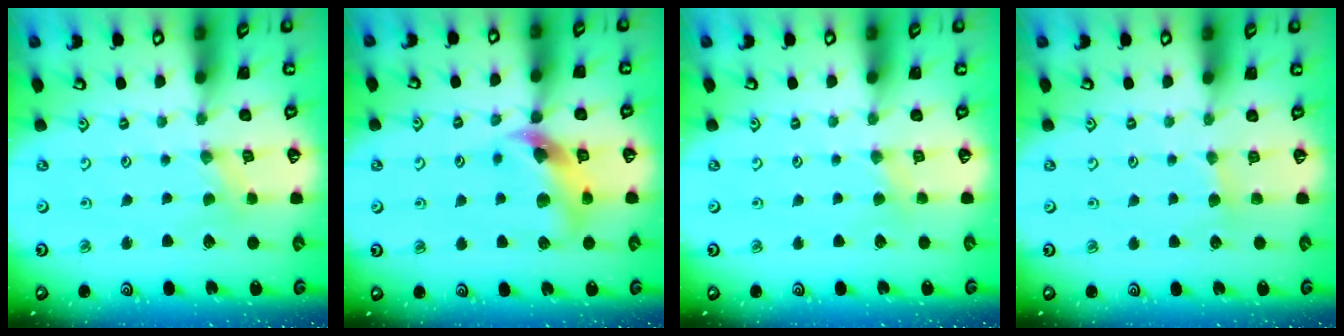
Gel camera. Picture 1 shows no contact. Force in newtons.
{"total": 10.4, "press": 10.3, "slide": 1.6}
{"total": 3.0, "press": 3.0, "slide": 0.4}
{"total": 2.7, "press": 2.6, "slide": 0.4}